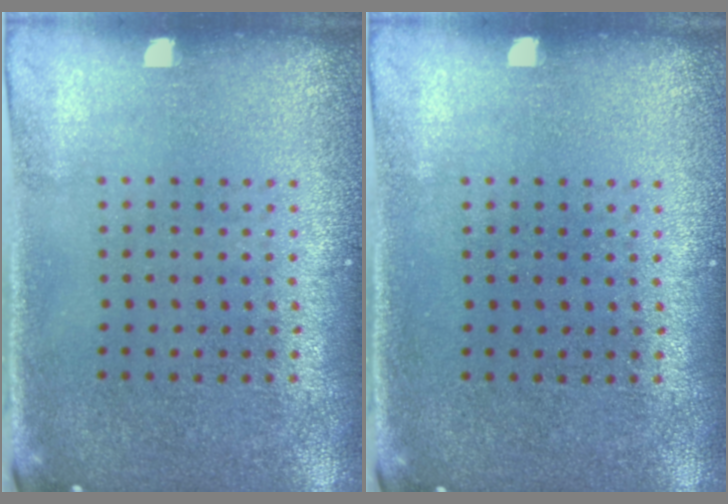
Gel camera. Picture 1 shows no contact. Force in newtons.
{"total": 0.0}